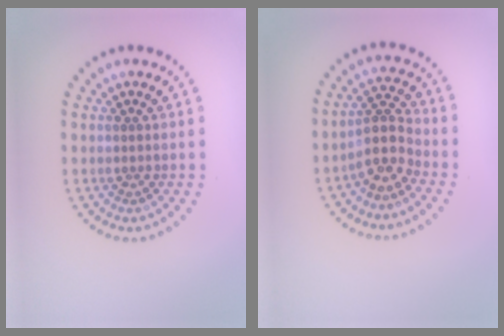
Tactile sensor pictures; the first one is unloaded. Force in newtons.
{"total": 3.3, "press": 2.6, "slide": 2.1}